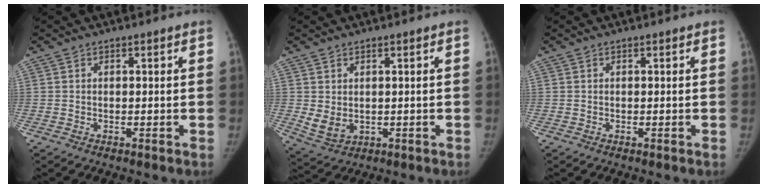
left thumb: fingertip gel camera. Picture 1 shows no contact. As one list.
[{"total": 4.6, "force": [0.3, 3.5, 3.0], "torque": [-0.048, -0.014, 0.020]}, {"total": 0.0}]